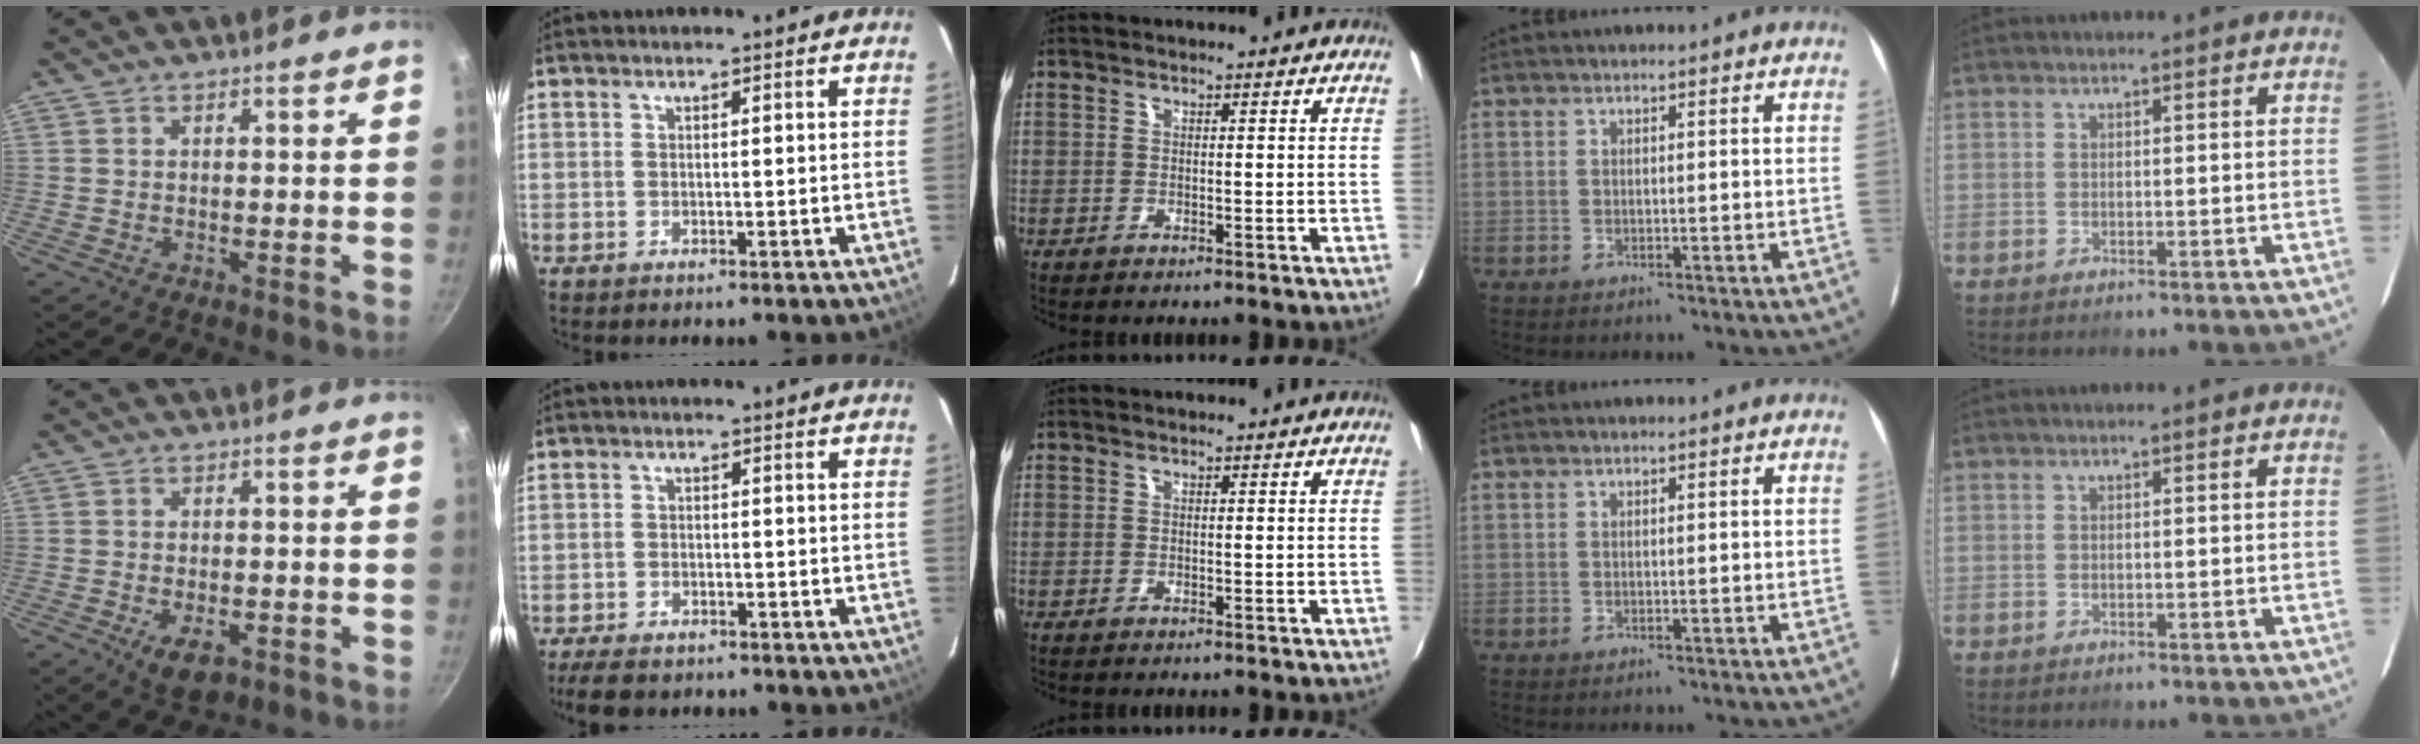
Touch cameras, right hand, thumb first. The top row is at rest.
{"thumb": {"total": 5.9, "force": [-2.4, 3.1, 4.4], "torque": [-0.064, 0.004, -0.031]}, "index": {"total": 6.9, "force": [-5.7, 2.8, 2.8], "torque": [-0.077, -0.011, -0.094]}}